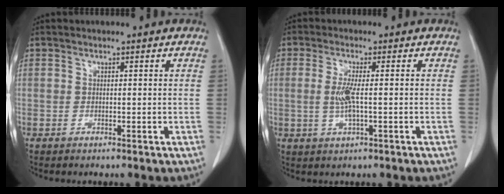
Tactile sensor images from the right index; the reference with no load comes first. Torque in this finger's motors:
{"motor_torque": [0.17, 0.03, 0.13, 0.05]}